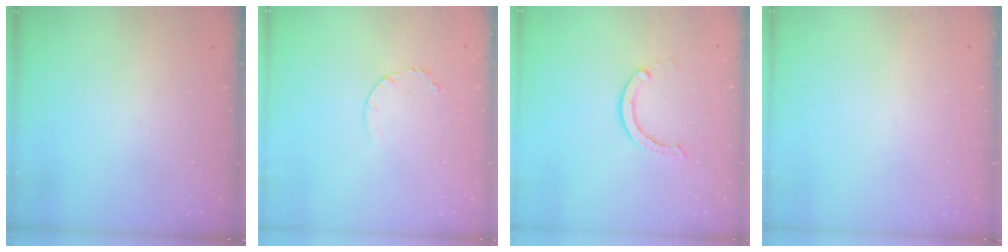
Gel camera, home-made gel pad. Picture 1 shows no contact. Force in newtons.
{"total": 3.3, "press": 3.3, "slide": 0.3}
{"total": 3.7, "press": 3.7, "slide": 0.3}
{"total": 0.0}